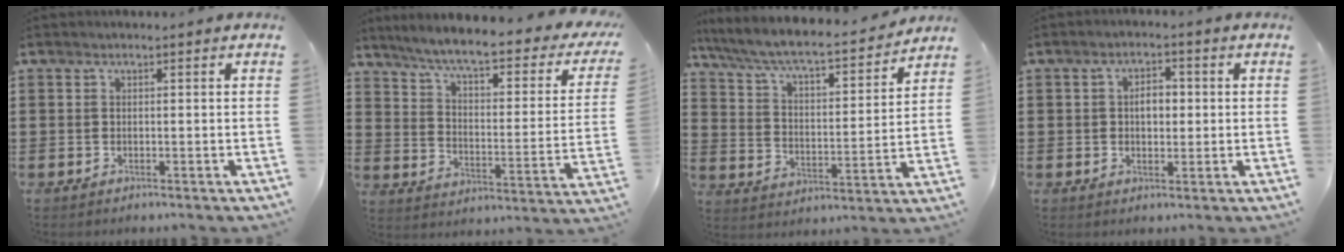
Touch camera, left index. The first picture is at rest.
{"total": 5.8, "force": [4.7, 0.0, 3.5], "torque": [-0.088, -0.039, 0.072]}
{"total": 6.1, "force": [5.6, 0.4, 2.5], "torque": [-0.075, -0.045, 0.087]}
{"total": 3.4, "force": [0.0, 2.1, 2.6], "torque": [-0.047, 0.007, -0.006]}